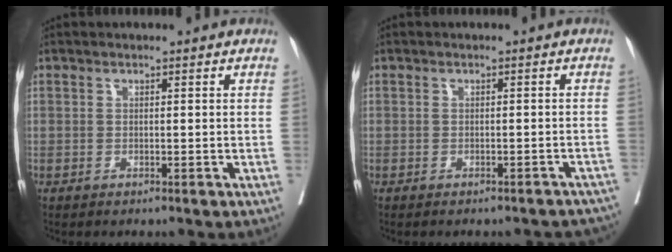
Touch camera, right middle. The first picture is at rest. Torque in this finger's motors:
{"motor_torque": [1.07, -1.07, 0.12, 0.04]}